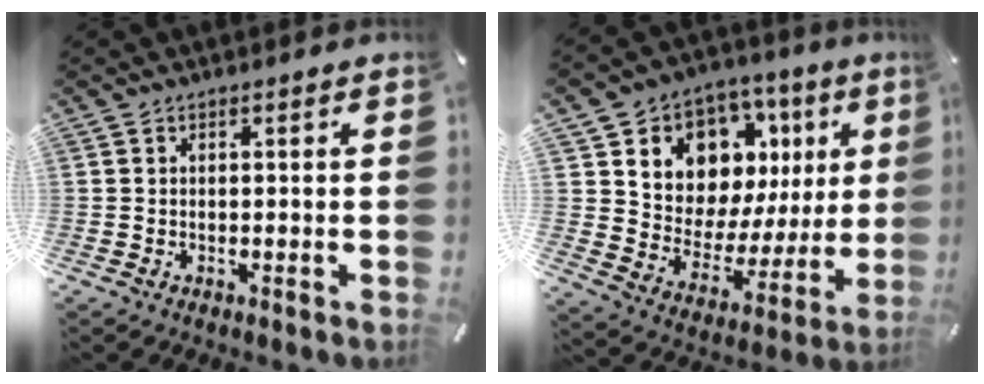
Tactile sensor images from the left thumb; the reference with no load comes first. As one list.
[{"total": 10.2, "force": [5.6, 8.1, 2.9], "torque": [-0.049, -0.068, 0.103]}]